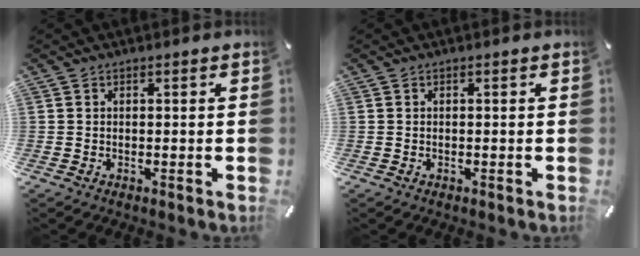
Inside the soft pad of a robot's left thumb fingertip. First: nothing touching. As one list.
[{"total": 0.0}]